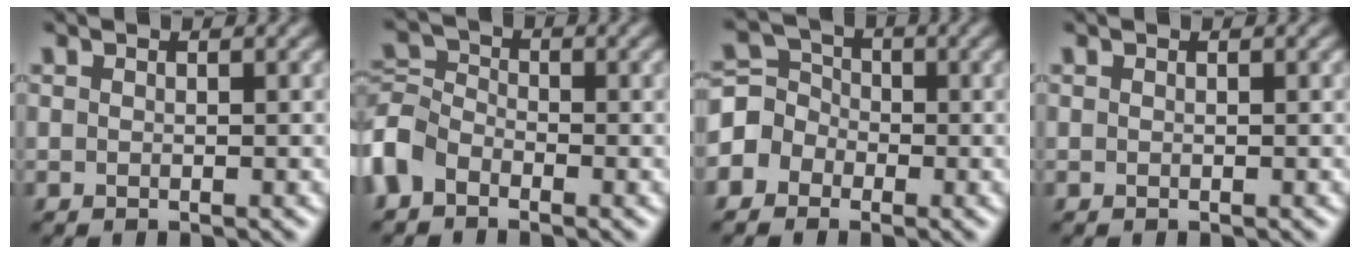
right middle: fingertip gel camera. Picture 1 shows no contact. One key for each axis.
{"total": 3.9, "fx": -2.1, "fy": 2.6, "fz": 2.0, "tx": -0.044, "ty": 0.009, "tz": -0.060}
{"total": 3.6, "fx": -1.3, "fy": 3.3, "fz": 0.9, "tx": -0.002, "ty": 0.011, "tz": -0.041}
{"total": 0.0}